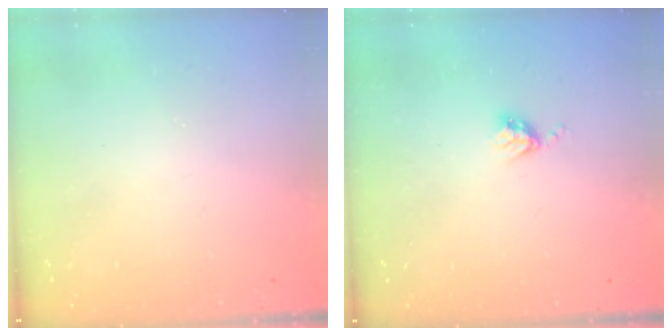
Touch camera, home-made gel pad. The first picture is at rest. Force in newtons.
{"total": 3.8, "press": 3.8, "slide": 0.5}